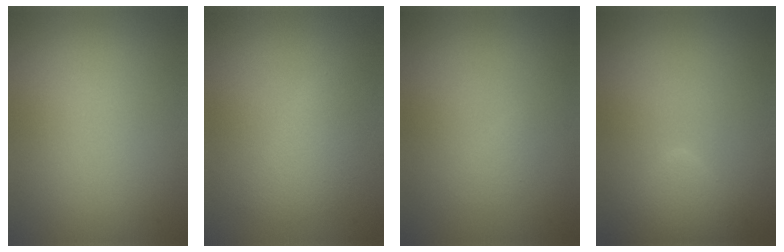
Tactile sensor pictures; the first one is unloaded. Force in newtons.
{"total": 2.3, "press": 2.3, "slide": 0.1}
{"total": 0.9, "press": 0.9, "slide": 0.0}
{"total": 2.7, "press": 2.7, "slide": 0.2}